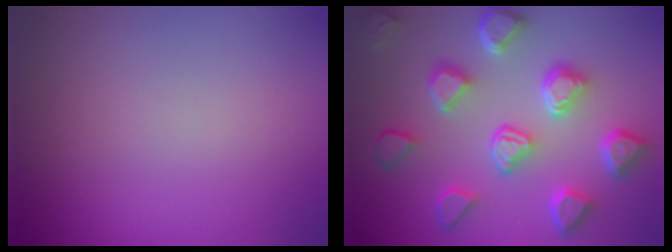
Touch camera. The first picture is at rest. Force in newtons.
{"total": 7.2, "press": 5.8, "slide": 4.2}